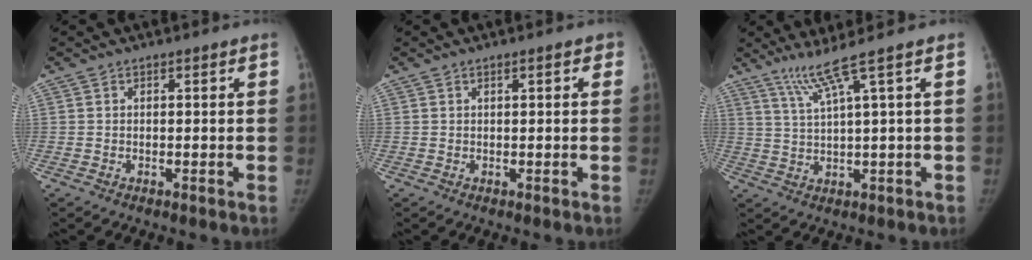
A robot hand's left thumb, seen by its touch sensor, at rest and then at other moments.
{"total": 1.7, "force": [0.7, 0.6, 1.4], "torque": [-0.013, 0.002, 0.007]}
{"total": 5.5, "force": [3.4, -1.9, 3.9], "torque": [-0.082, -0.020, 0.077]}